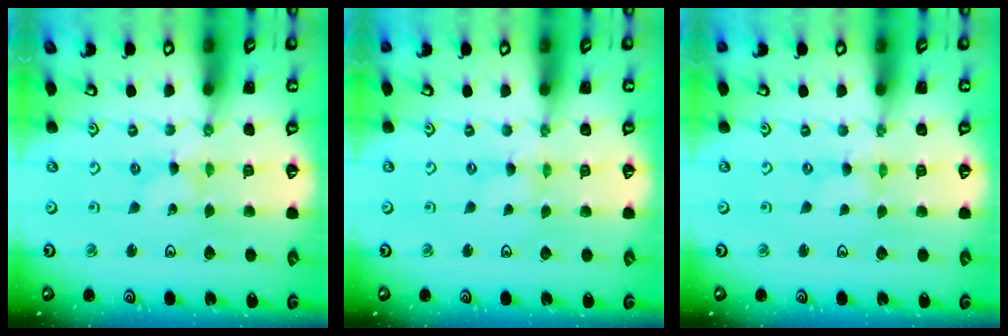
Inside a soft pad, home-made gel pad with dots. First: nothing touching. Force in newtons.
{"total": 0.0}
{"total": 0.0}